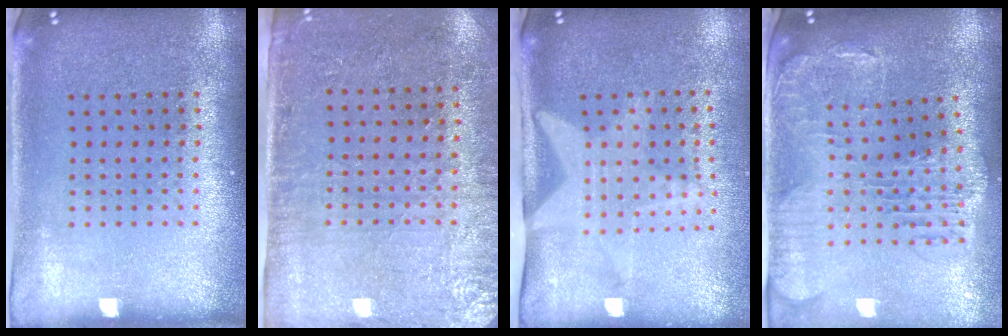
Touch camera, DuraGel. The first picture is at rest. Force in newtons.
{"total": 2.9, "press": 2.5, "slide": 1.5}
{"total": 1.7, "press": 1.5, "slide": 0.7}
{"total": 1.8, "press": 1.6, "slide": 0.7}